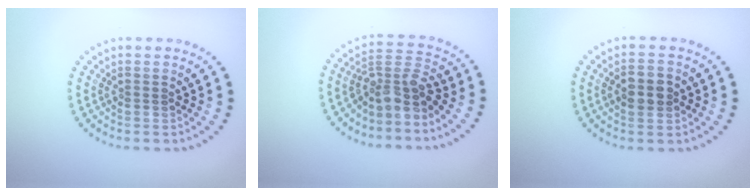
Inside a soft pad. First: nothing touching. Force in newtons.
{"total": 3.7, "press": 2.8, "slide": 2.3}
{"total": 3.3, "press": 3.3, "slide": 0.1}